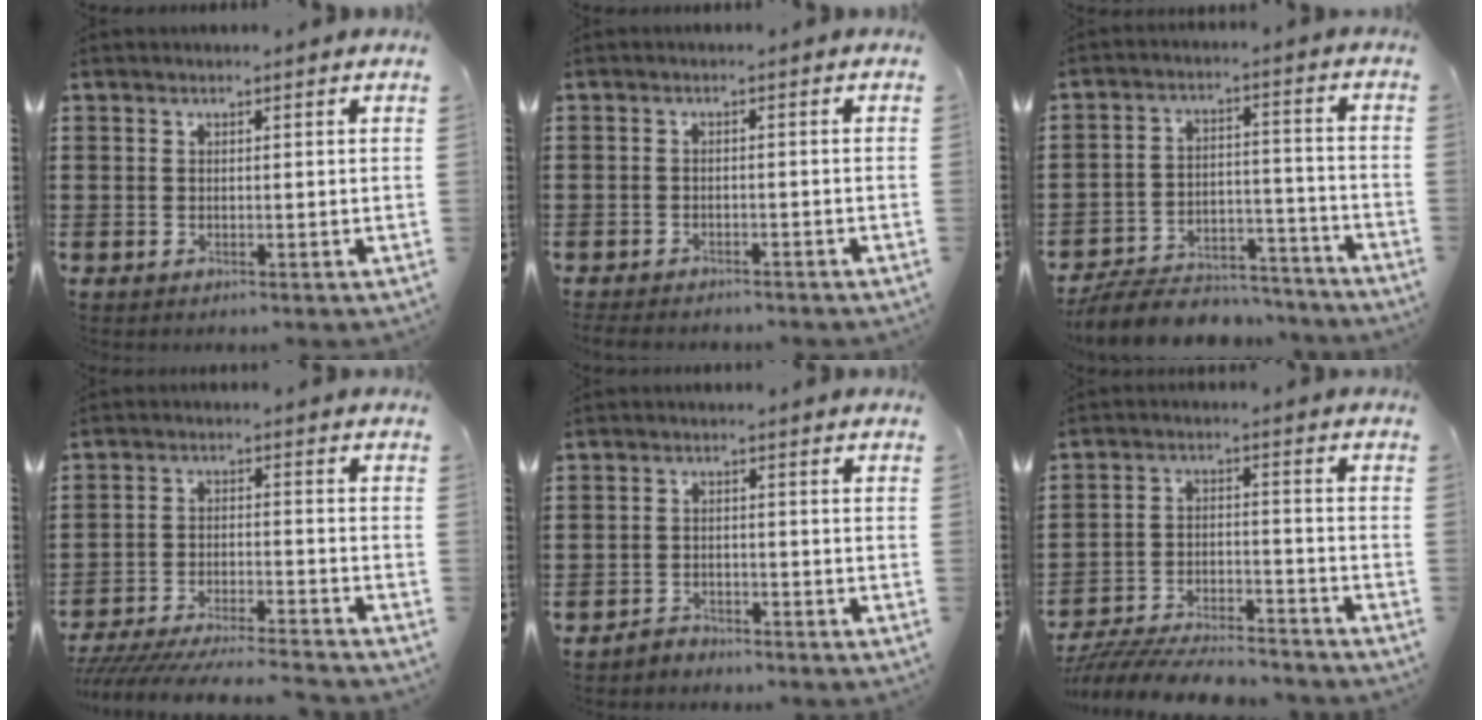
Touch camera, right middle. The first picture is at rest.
{"total": 2.0, "force": [-1.9, 0.2, 0.1], "torque": [-0.008, -0.001, -0.042]}
{"total": 8.2, "force": [-7.7, 1.9, 1.9], "torque": [-0.039, 0.021, -0.151]}
{"total": 6.3, "force": [-6.0, 0.5, 1.7], "torque": [-0.035, -0.002, -0.118]}
{"total": 2.5, "force": [-2.4, 0.7, -0.2], "torque": [-0.004, 0.003, -0.054]}
{"total": 7.3, "force": [-7.0, 1.1, 1.8], "torque": [-0.033, 0.012, -0.136]}